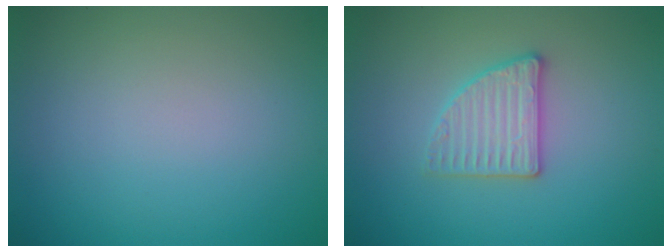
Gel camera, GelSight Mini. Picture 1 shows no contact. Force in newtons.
{"total": 2.8, "press": 2.7, "slide": 0.5}